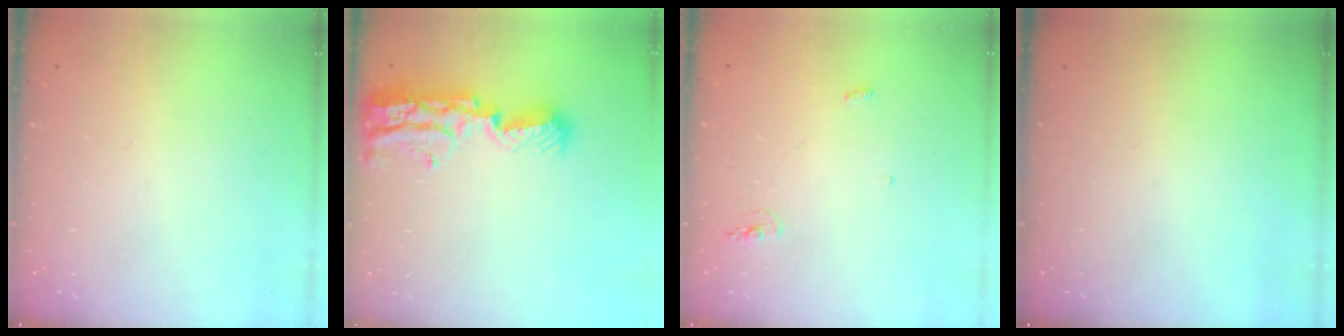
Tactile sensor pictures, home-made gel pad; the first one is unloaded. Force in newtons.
{"total": 11.5, "press": 11.4, "slide": 1.6}
{"total": 7.6, "press": 4.3, "slide": 6.2}
{"total": 0.0}